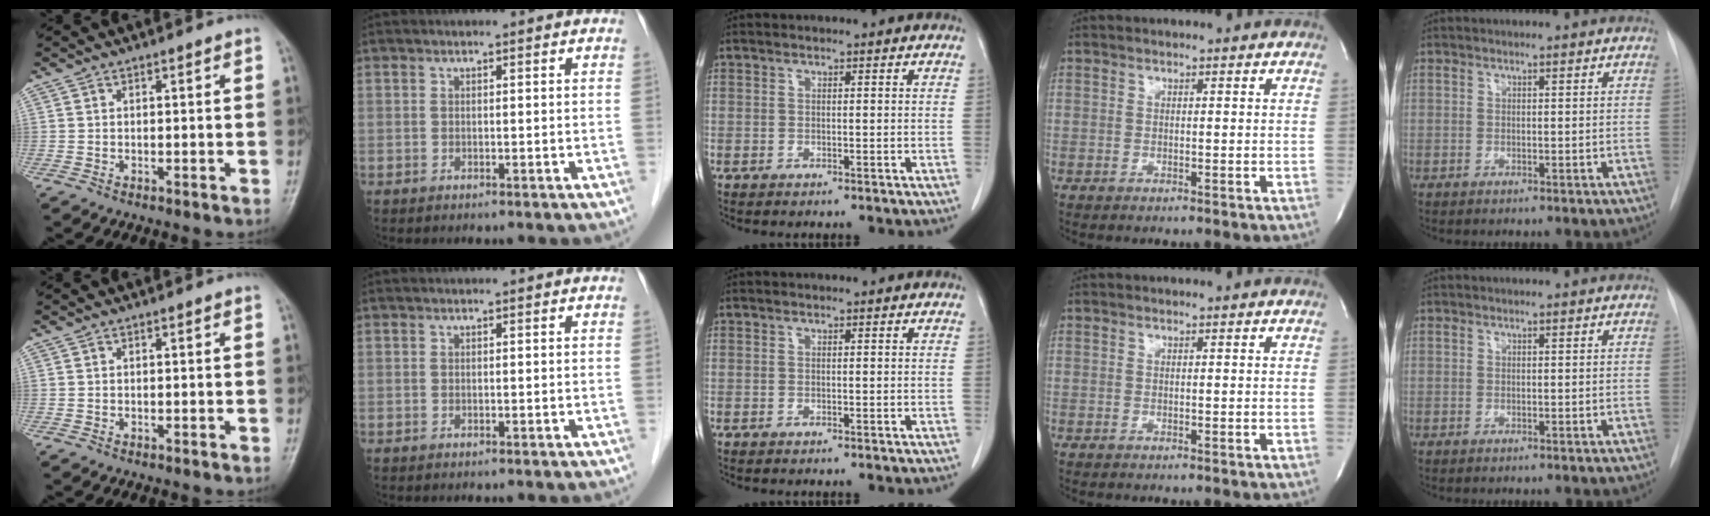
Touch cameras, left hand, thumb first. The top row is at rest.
{}